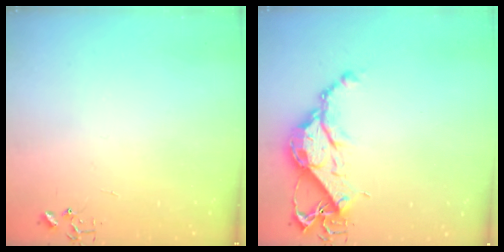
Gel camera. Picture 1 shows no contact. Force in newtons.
{"total": 12.8, "press": 12.7, "slide": 1.0}